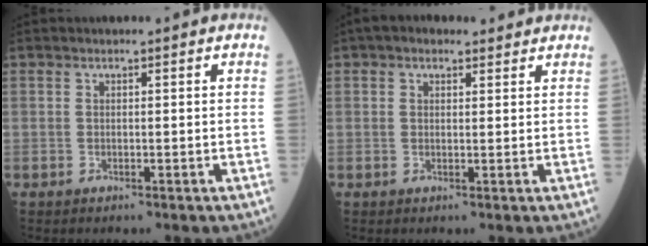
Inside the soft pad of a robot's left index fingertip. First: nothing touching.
{"total": 3.4, "force": [2.5, 1.8, 1.5], "torque": [-0.027, 0.028, 0.038]}